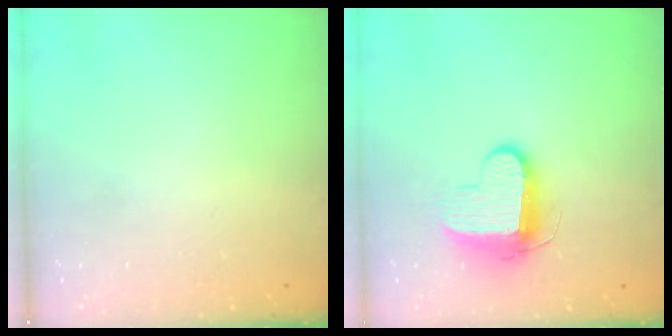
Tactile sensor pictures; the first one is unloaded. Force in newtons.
{"total": 9.6, "press": 9.6, "slide": 0.8}